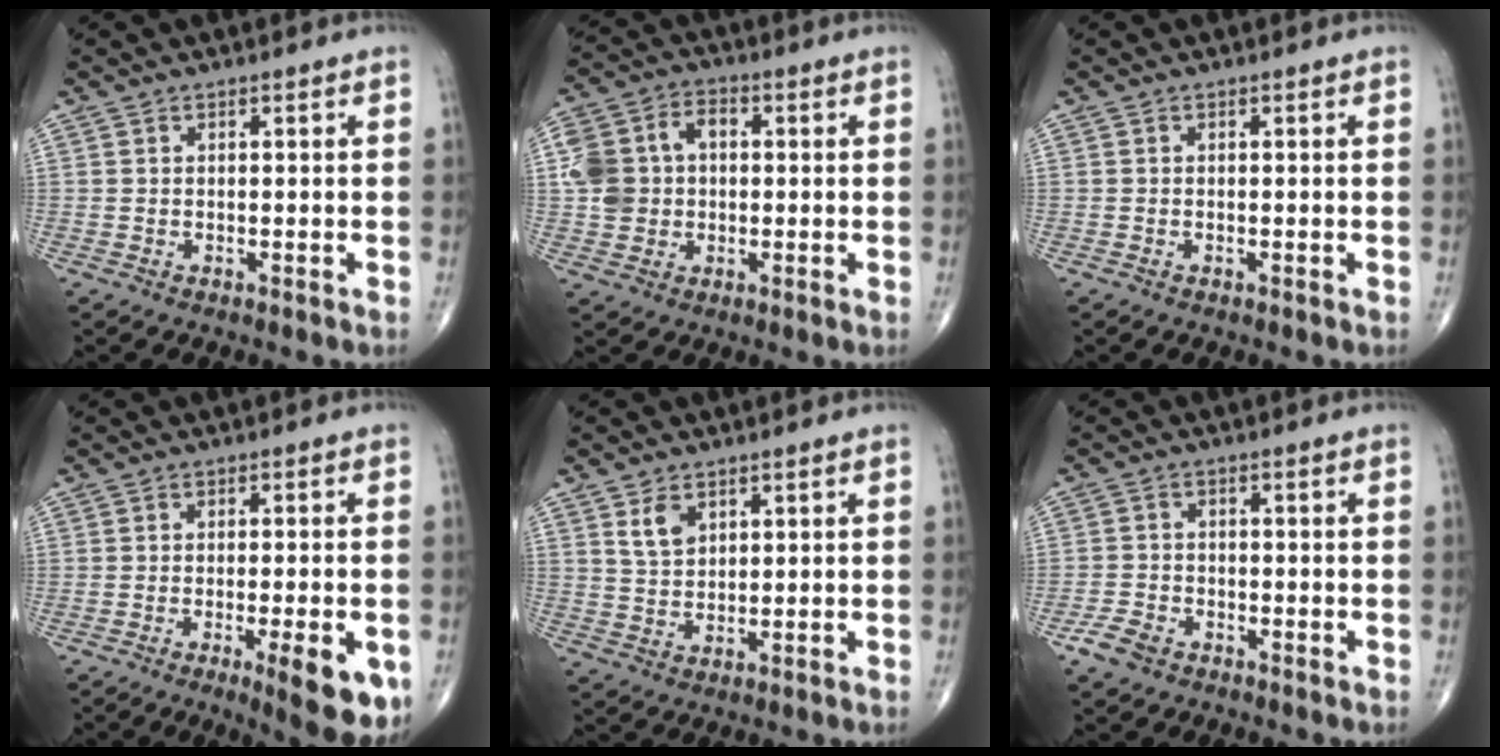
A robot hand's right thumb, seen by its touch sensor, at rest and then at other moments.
{"total": 10.0, "force": [0.4, 8.2, 5.7], "torque": [-0.095, 0.027, 0.003]}
{"total": 0.0}
{"total": 10.5, "force": [-4.2, 2.7, 9.3], "torque": [-0.112, -0.010, -0.052]}
{"total": 4.5, "force": [2.3, 2.8, 2.6], "torque": [-0.035, -0.015, 0.048]}
{"total": 4.0, "force": [-2.6, 2.5, 1.9], "torque": [-0.038, 0.007, -0.048]}